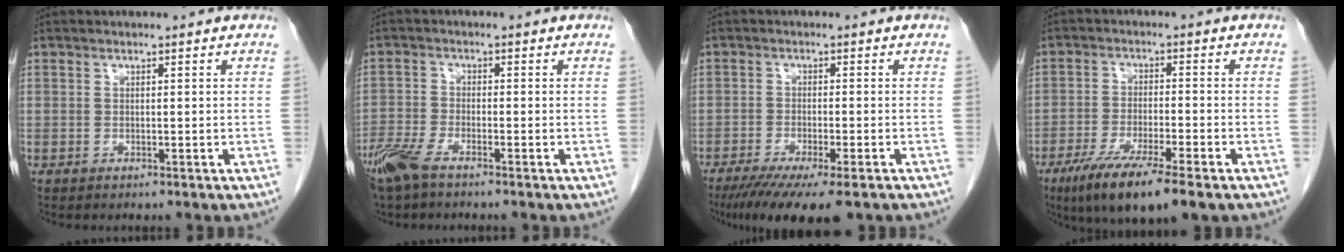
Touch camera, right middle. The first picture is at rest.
{"total": 5.4, "force": [-4.1, 1.1, 3.3], "torque": [-0.079, -0.012, -0.084]}
{"total": 10.8, "force": [-7.8, 1.5, 7.3], "torque": [-0.105, -0.022, -0.120]}
{"total": 11.0, "force": [-7.0, 1.1, 8.5], "torque": [-0.148, -0.027, -0.112]}